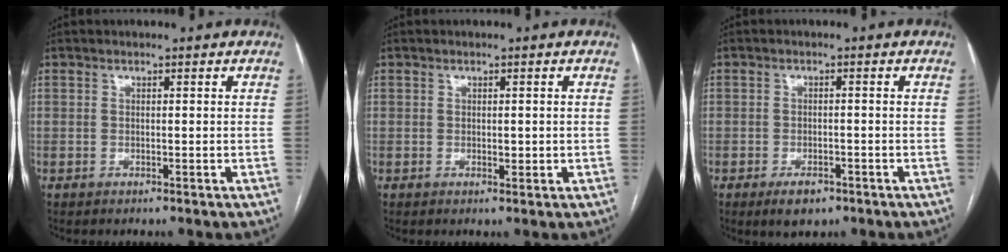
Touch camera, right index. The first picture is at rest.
{"total": 1.2, "force": [-0.1, 0.7, 1.1], "torque": [-0.015, -0.002, 0.001]}
{"total": 3.6, "force": [-2.2, 1.8, 2.1], "torque": [-0.038, -0.002, -0.028]}